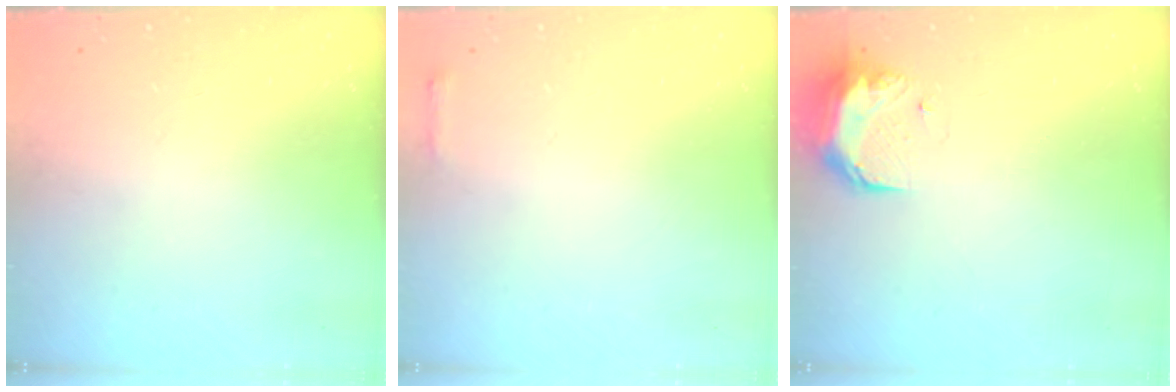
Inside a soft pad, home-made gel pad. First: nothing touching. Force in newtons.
{"total": 2.3, "press": 2.3, "slide": 0.5}
{"total": 11.2, "press": 9.8, "slide": 5.5}